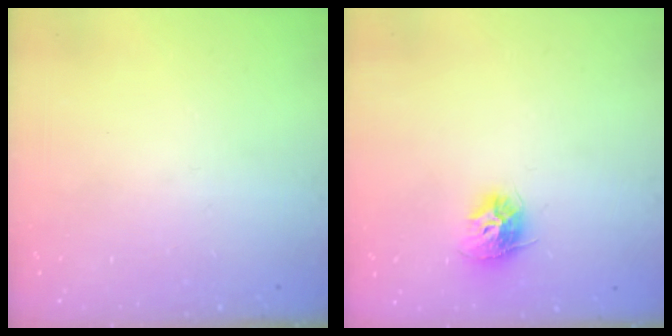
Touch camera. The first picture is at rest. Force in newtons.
{"total": 9.9, "press": 9.9, "slide": 0.5}